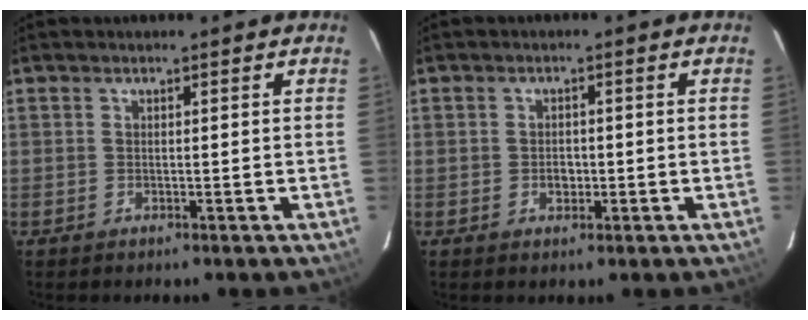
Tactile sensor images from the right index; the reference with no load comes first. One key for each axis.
{"total": 1.9, "fx": -0.5, "fy": 1.6, "fz": 1.0, "tx": -0.019, "ty": 0.005, "tz": -0.006}